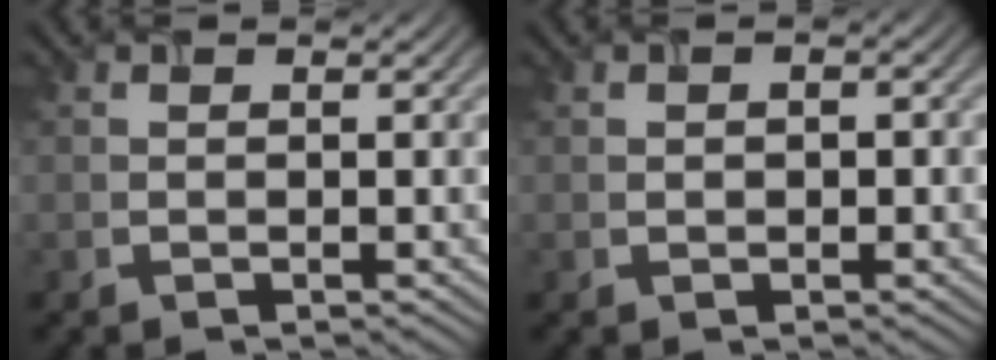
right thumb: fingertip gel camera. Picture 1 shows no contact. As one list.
[{"total": 1.3, "force": [-0.2, 0.9, 0.9], "torque": [-0.009, 0.003, 0.001]}]